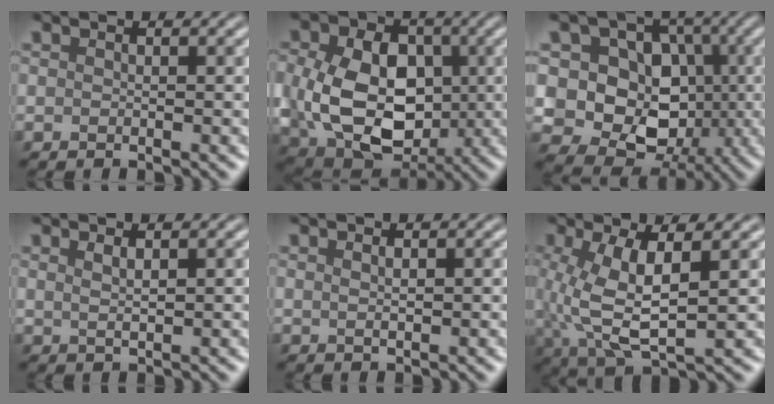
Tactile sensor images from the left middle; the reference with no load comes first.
{"total": 11.3, "force": [-0.4, 8.2, 7.8], "torque": [-0.157, -0.020, 0.000]}
{"total": 13.9, "force": [1.3, 12.0, 6.9], "torque": [-0.138, 0.038, 0.012]}
{"total": 1.1, "force": [0.8, 0.1, 0.8], "torque": [-0.019, -0.001, 0.023]}
{"total": 0.9, "force": [0.4, 0.4, 0.7], "torque": [-0.010, 0.005, 0.011]}
{"total": 6.5, "force": [1.1, 2.1, 6.0], "torque": [-0.135, -0.006, 0.028]}